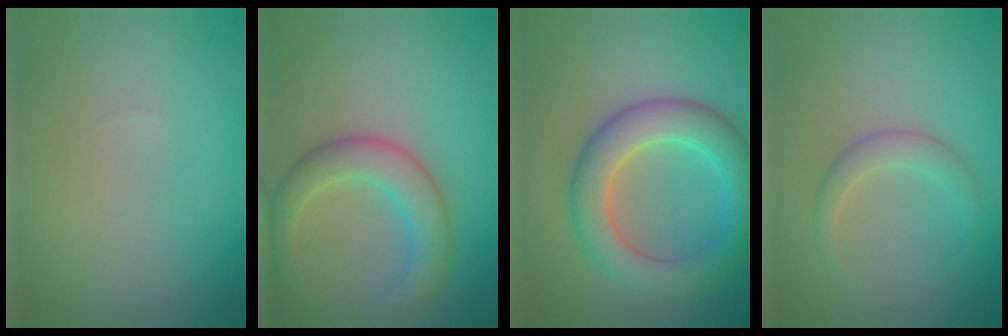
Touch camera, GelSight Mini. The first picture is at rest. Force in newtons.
{"total": 4.7, "press": 4.7, "slide": 0.5}
{"total": 6.7, "press": 6.7, "slide": 0.3}
{"total": 1.7, "press": 1.7, "slide": 0.0}